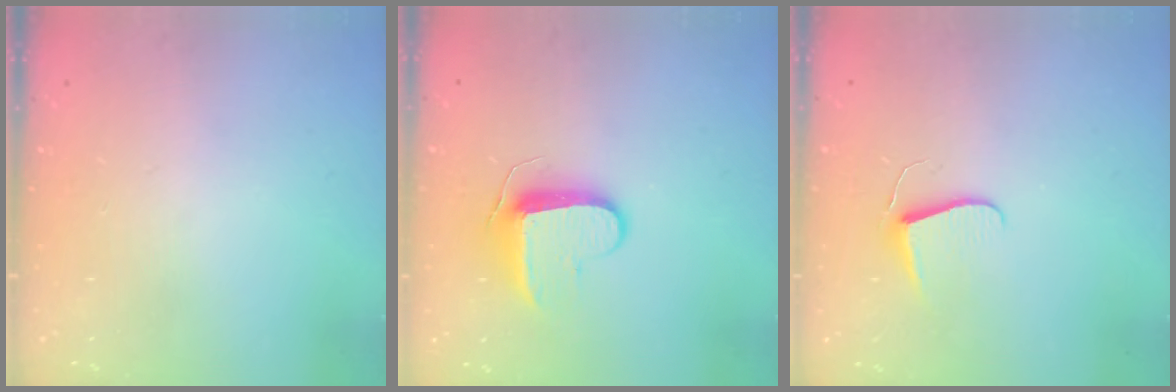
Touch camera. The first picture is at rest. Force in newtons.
{"total": 8.9, "press": 8.9, "slide": 0.2}
{"total": 6.2, "press": 6.1, "slide": 0.6}